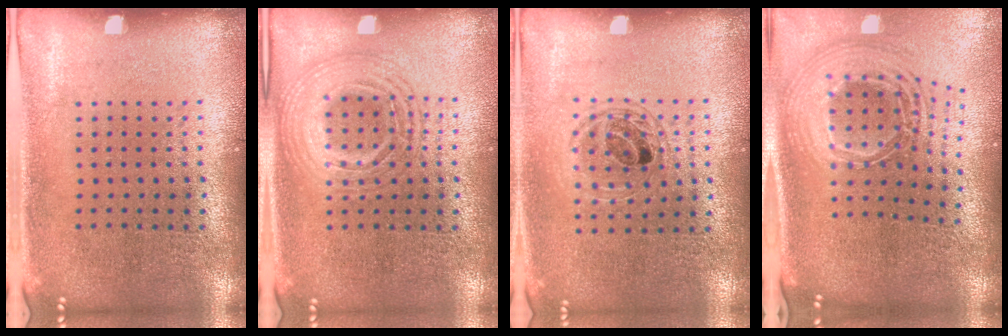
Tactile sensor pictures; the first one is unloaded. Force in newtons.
{"total": 2.6, "press": 2.6, "slide": 0.2}
{"total": 1.2, "press": 1.1, "slide": 0.5}
{"total": 2.8, "press": 1.9, "slide": 2.0}